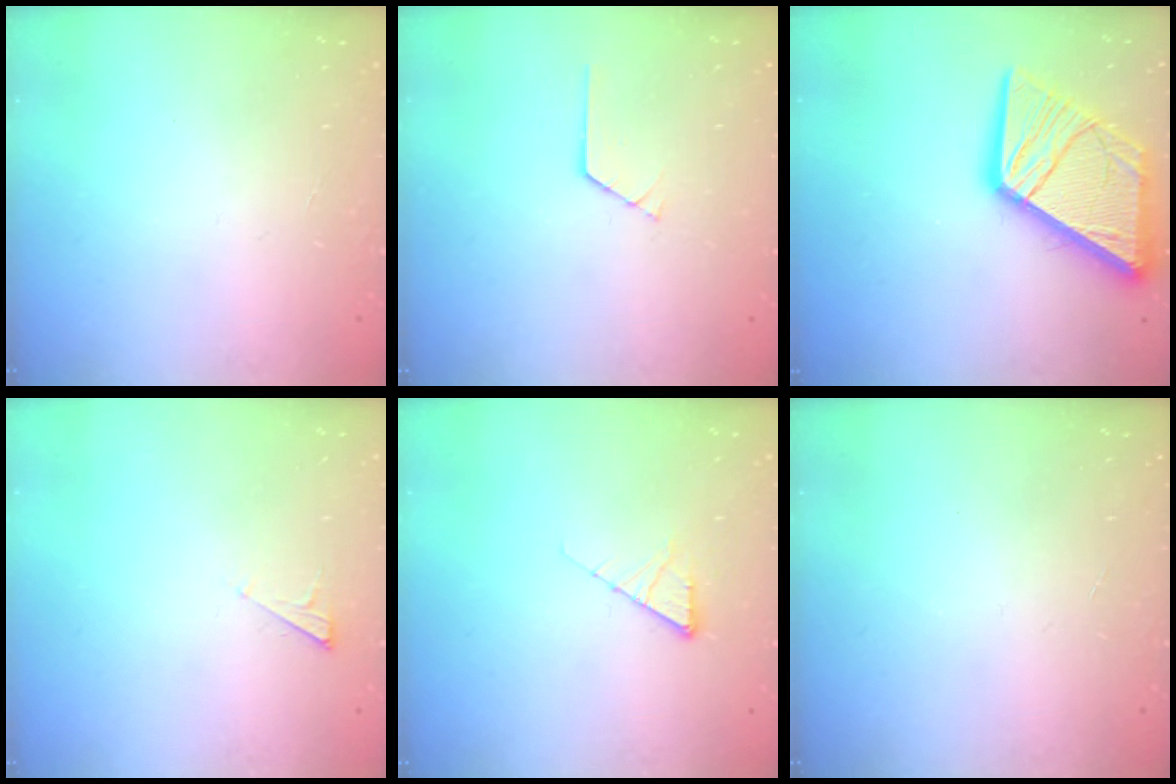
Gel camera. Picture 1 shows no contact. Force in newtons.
{"total": 0.7, "press": 0.7, "slide": 0.1}
{"total": 19.4, "press": 19.2, "slide": 2.2}
{"total": 2.3, "press": 2.2, "slide": 0.4}
{"total": 5.0, "press": 5.0, "slide": 0.7}
{"total": 0.0}